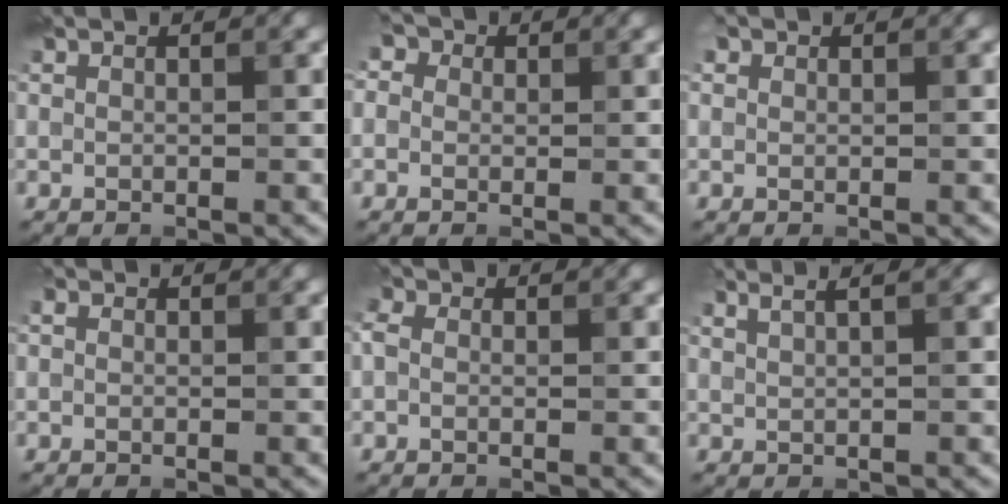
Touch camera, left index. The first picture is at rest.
{"total": 4.0, "force": [1.6, 3.1, 2.1], "torque": [-0.019, 0.024, -0.020]}
{"total": 1.0, "force": [0.6, 0.6, 0.3], "torque": [-0.003, 0.001, 0.004]}
{"total": 0.8, "force": [0.2, 0.7, 0.5], "torque": [-0.008, -0.003, -0.002]}
{"total": 1.7, "force": [0.1, 1.4, 1.0], "torque": [-0.022, 0.008, -0.011]}
{"total": 3.7, "force": [2.3, 1.5, 2.5], "torque": [-0.018, 0.024, 0.010]}